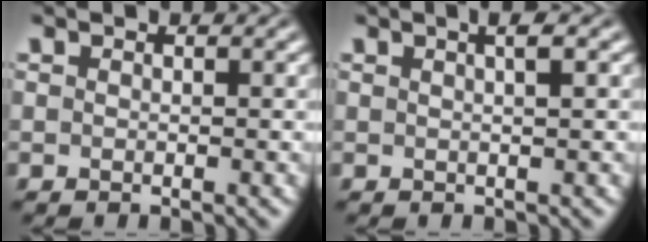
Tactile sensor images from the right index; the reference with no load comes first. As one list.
[{"total": 2.2, "force": [0.9, -0.2, 2.0], "torque": [-0.020, 0.007, 0.015]}]